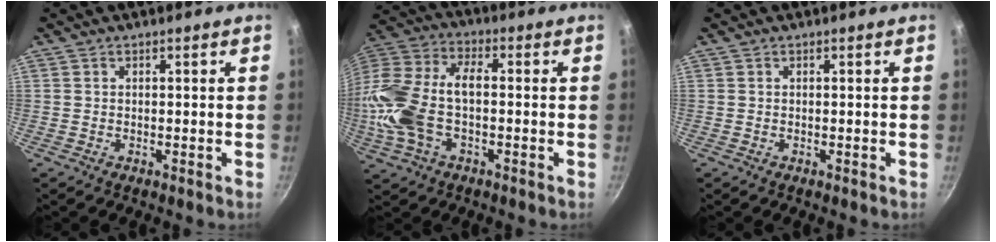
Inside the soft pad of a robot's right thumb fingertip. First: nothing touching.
{"total": 18.7, "force": [-2.6, 10.5, 15.3], "torque": [-0.356, 0.027, -0.047]}
{"total": 0.0}